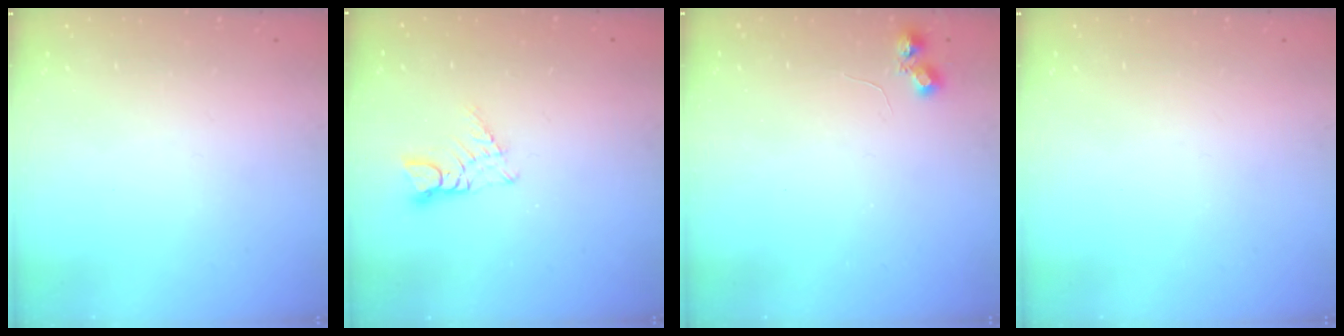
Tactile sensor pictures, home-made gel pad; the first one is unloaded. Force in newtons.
{"total": 3.2, "press": 3.2, "slide": 0.3}
{"total": 5.2, "press": 5.1, "slide": 0.7}
{"total": 0.0}